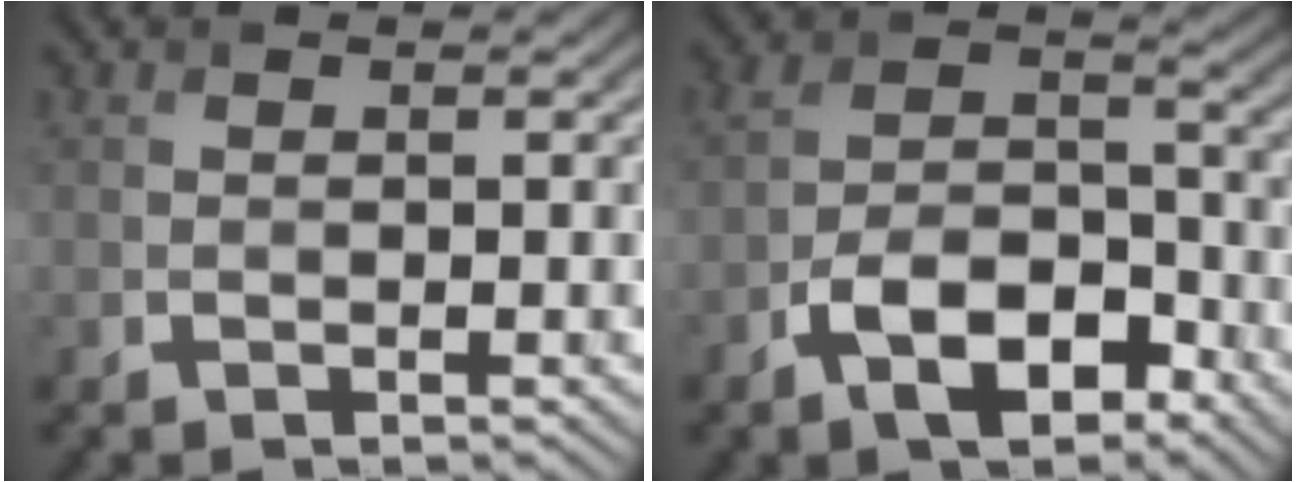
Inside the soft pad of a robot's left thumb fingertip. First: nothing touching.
{"total": 8.2, "force": [-4.6, 4.5, 5.1], "torque": [-0.090, 0.003, -0.092]}